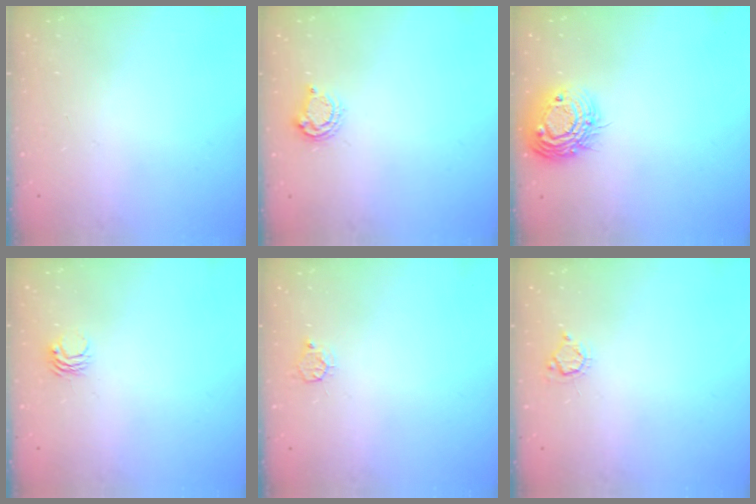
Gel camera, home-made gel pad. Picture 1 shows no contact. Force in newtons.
{"total": 5.8, "press": 5.7, "slide": 0.7}
{"total": 12.9, "press": 12.8, "slide": 1.0}
{"total": 2.7, "press": 2.7, "slide": 0.2}
{"total": 3.6, "press": 3.5, "slide": 0.4}
{"total": 4.6, "press": 4.6, "slide": 0.4}